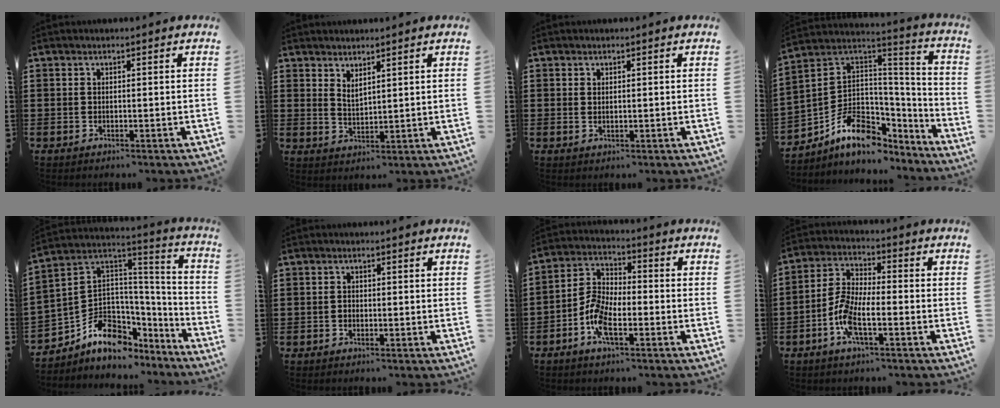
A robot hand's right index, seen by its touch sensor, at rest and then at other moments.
{"total": 2.0, "force": [1.9, 0.5, 0.5], "torque": [-0.013, 0.004, 0.036]}
{"total": 0.6, "force": [0.3, 0.3, 0.4], "torque": [-0.007, 0.004, 0.005]}
{"total": 10.8, "force": [-4.5, 8.1, 5.5], "torque": [-0.116, -0.001, -0.075]}
{"total": 10.0, "force": [-4.9, 7.6, 4.2], "torque": [-0.101, -0.008, -0.087]}
{"total": 0.8, "force": [-0.4, 0.6, 0.4], "torque": [-0.010, 0.000, -0.008]}
{"total": 6.9, "force": [-3.0, 3.1, 5.4], "torque": [-0.133, 0.000, -0.064]}
{"total": 6.7, "force": [-2.8, 2.2, 5.6], "torque": [-0.144, -0.010, -0.061]}